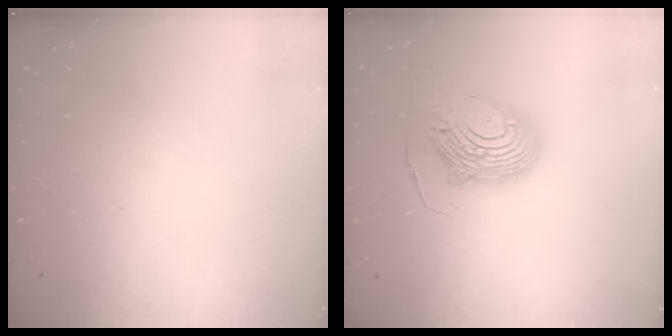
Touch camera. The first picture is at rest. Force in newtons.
{"total": 12.3, "press": 12.2, "slide": 1.2}